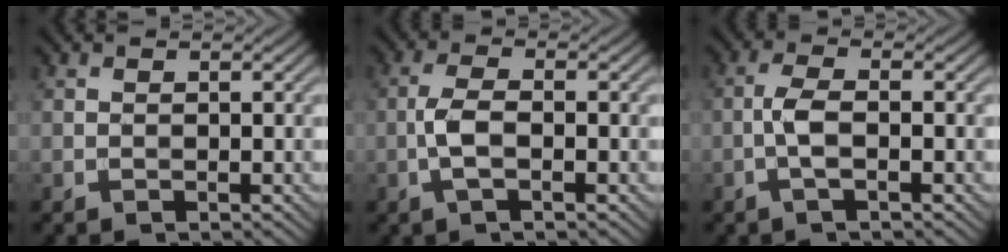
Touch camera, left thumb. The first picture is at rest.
{"total": 3.7, "force": [-1.0, 1.1, 3.4], "torque": [-0.079, 0.003, -0.028]}
{"total": 3.2, "force": [-0.9, 0.7, 3.0], "torque": [-0.068, 0.007, -0.028]}